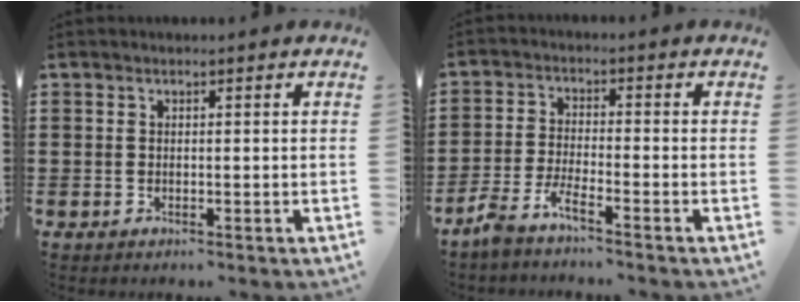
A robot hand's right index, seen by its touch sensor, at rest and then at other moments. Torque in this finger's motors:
{"motor_torque": [1.55, 0.59, 0.24, 0.09]}